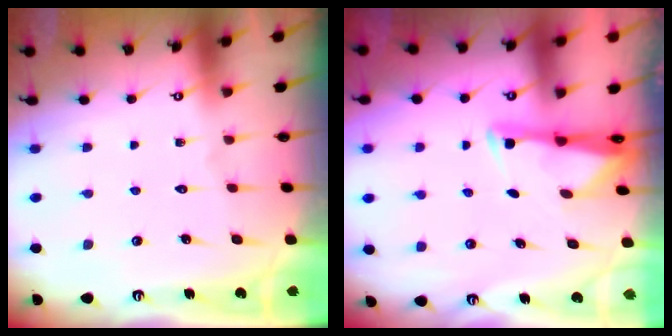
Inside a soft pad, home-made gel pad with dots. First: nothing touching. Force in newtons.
{"total": 2.8, "press": 2.7, "slide": 0.4}